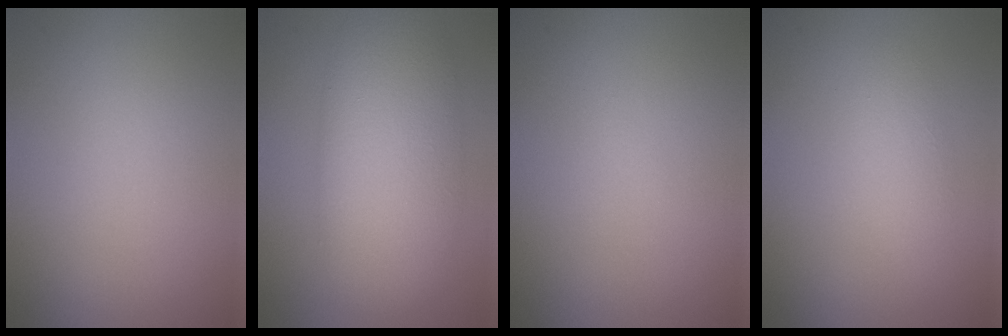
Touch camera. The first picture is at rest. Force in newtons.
{"total": 8.3, "press": 8.3, "slide": 0.3}
{"total": 0.0}
{"total": 1.8, "press": 1.8, "slide": 0.0}